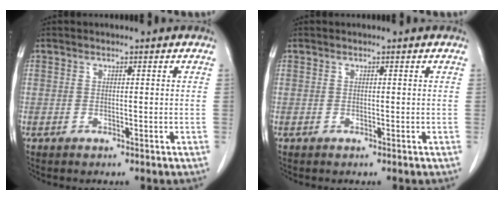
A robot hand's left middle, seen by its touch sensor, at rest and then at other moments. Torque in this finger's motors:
{"motor_torque": [0.00, 0.00, -0.01, 0.00]}